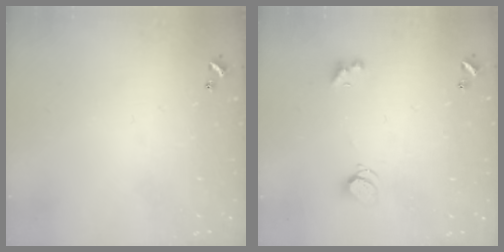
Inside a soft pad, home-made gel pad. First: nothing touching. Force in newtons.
{"total": 2.0, "press": 1.9, "slide": 0.5}